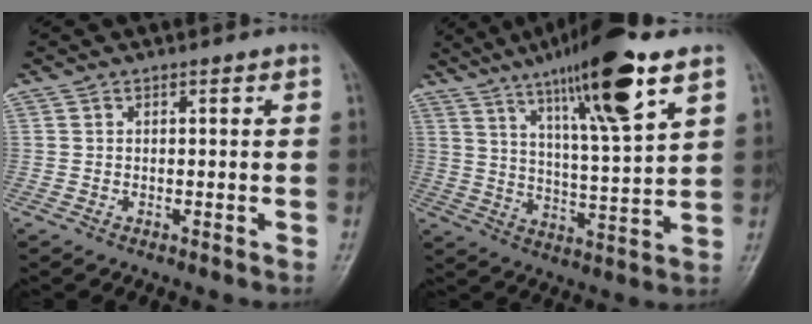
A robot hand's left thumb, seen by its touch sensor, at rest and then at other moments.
{"total": 17.5, "force": [10.3, 2.0, 14.0], "torque": [-0.225, -0.045, 0.173]}